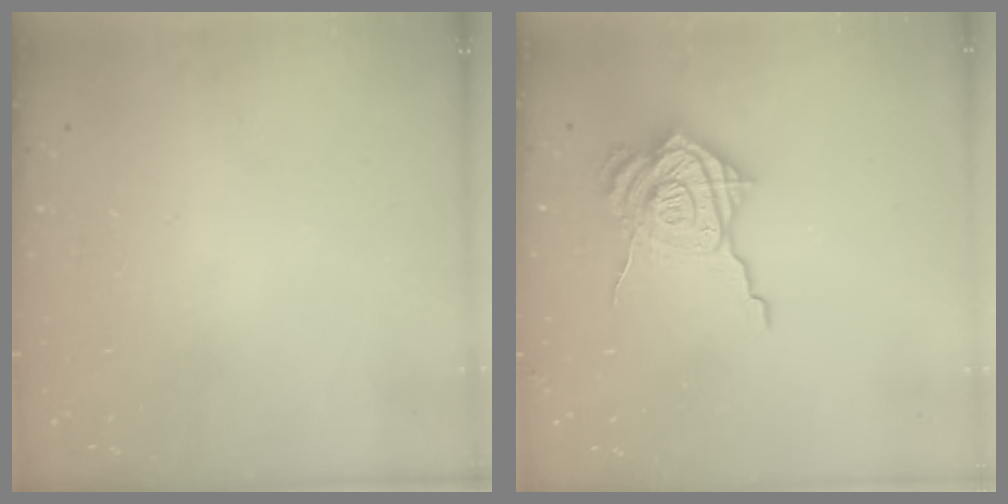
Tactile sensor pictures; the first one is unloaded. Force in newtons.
{"total": 21.6, "press": 21.5, "slide": 2.4}